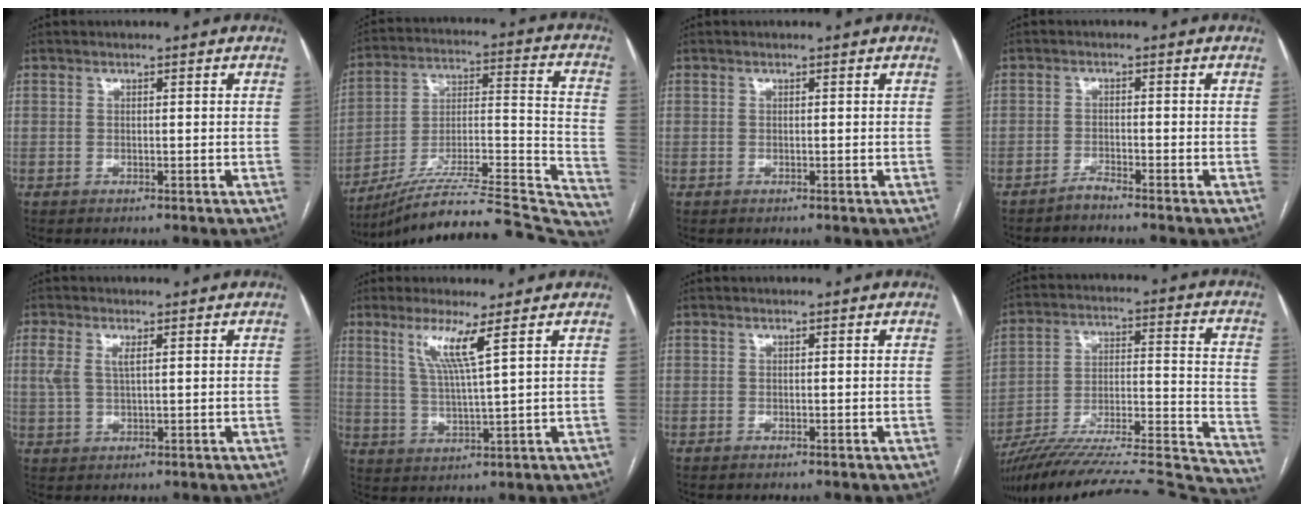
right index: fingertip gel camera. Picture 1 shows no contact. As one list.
[{"total": 33.9, "force": [-30.9, 2.0, 13.6], "torque": [-0.133, -0.005, -0.446]}, {"total": 0.0}, {"total": 1.8, "force": [-1.7, -0.6, 0.3], "torque": [-0.007, -0.002, -0.035]}, {"total": 3.7, "force": [1.3, 1.4, 3.2], "torque": [-0.080, 0.013, 0.032]}, {"total": 6.0, "force": [3.1, -1.0, 5.1], "torque": [-0.102, -0.009, 0.062]}, {"total": 0.0}, {"total": 34.9, "force": [-31.9, 2.8, 13.9], "torque": [-0.145, -0.013, -0.448]}]